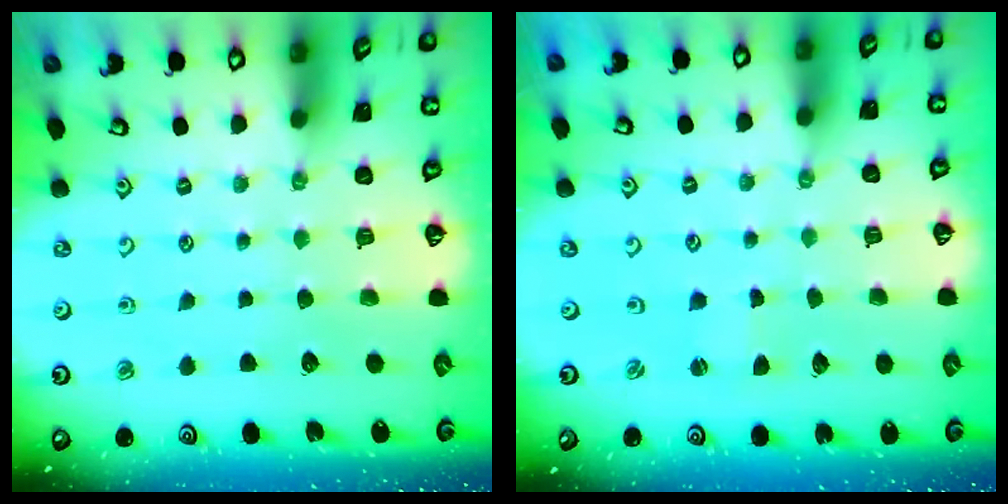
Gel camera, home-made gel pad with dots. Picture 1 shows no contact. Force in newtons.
{"total": 0.0}